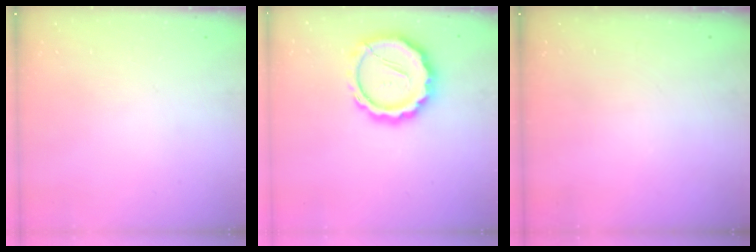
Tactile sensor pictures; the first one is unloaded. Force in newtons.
{"total": 15.2, "press": 15.0, "slide": 2.8}
{"total": 0.0}